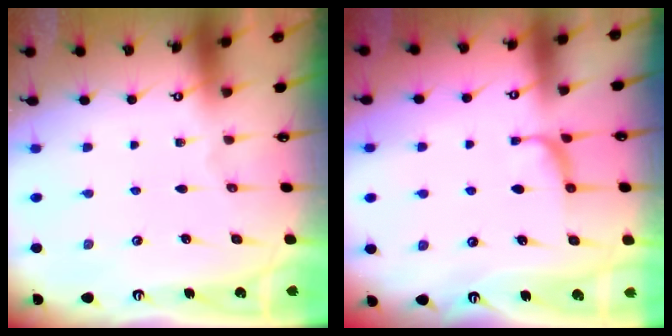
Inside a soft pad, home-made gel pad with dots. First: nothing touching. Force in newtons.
{"total": 1.7, "press": 1.6, "slide": 0.7}